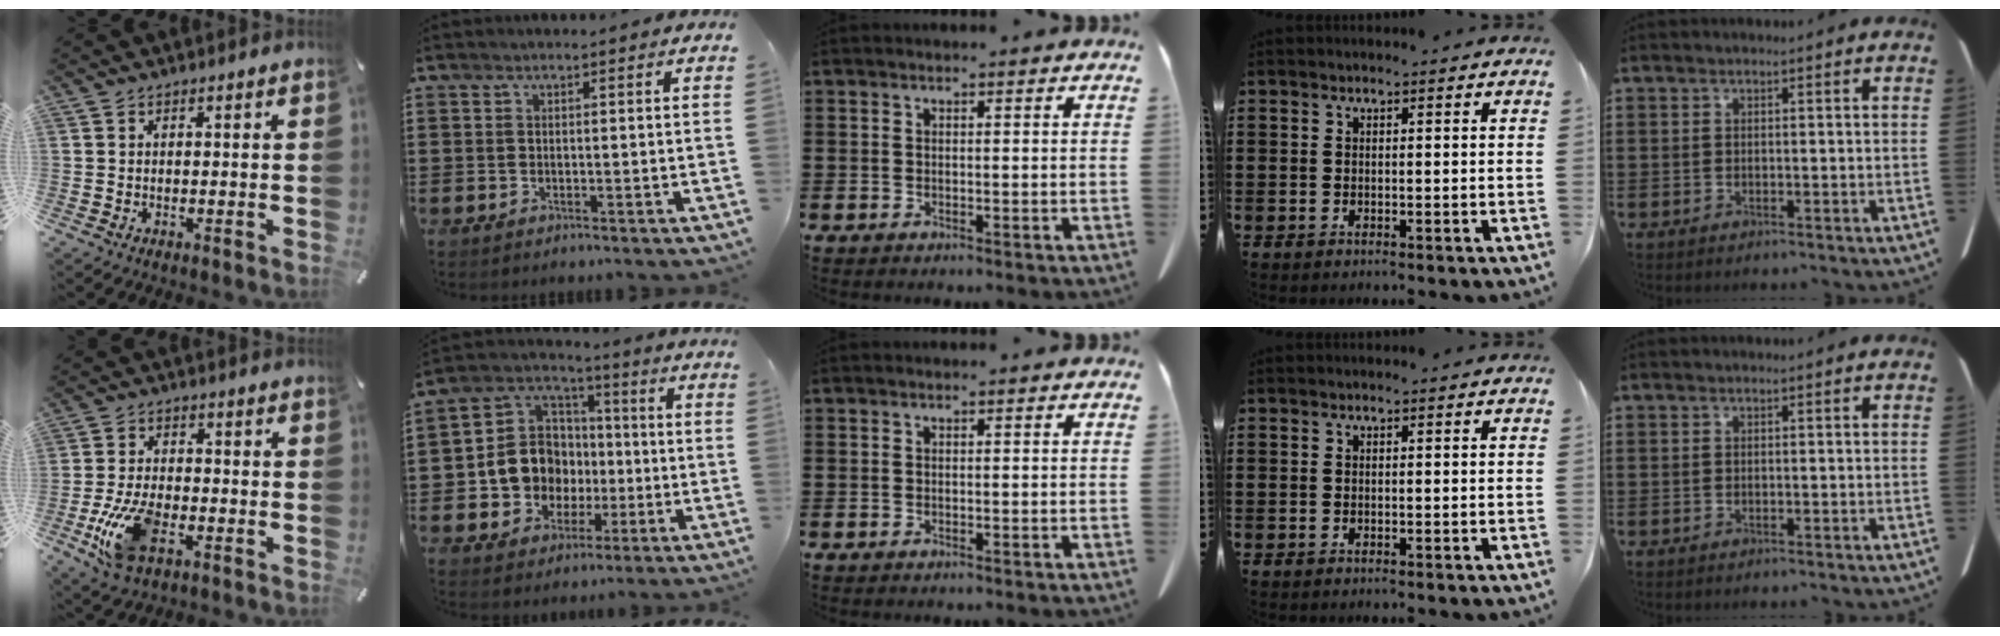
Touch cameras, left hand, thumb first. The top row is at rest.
{"thumb": {"total": 11.8, "force": [-4.3, 6.4, 8.9], "torque": [-0.192, 0.005, -0.077]}, "index": {"total": 10.1, "force": [-1.3, 9.5, 3.0], "torque": [-0.104, 0.005, -0.023]}}